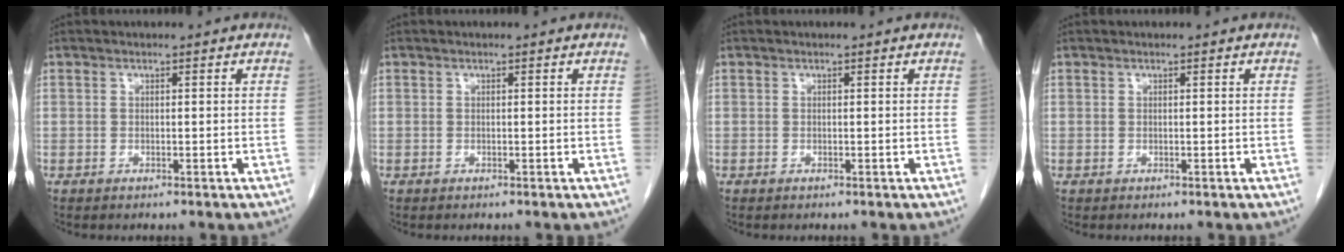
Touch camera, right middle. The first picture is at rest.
{"total": 0.0}
{"total": 0.0}
{"total": 0.0}